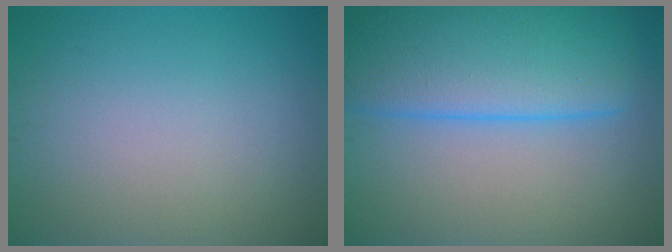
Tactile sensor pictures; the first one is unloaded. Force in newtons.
{"total": 9.7, "press": 9.7, "slide": 0.5}